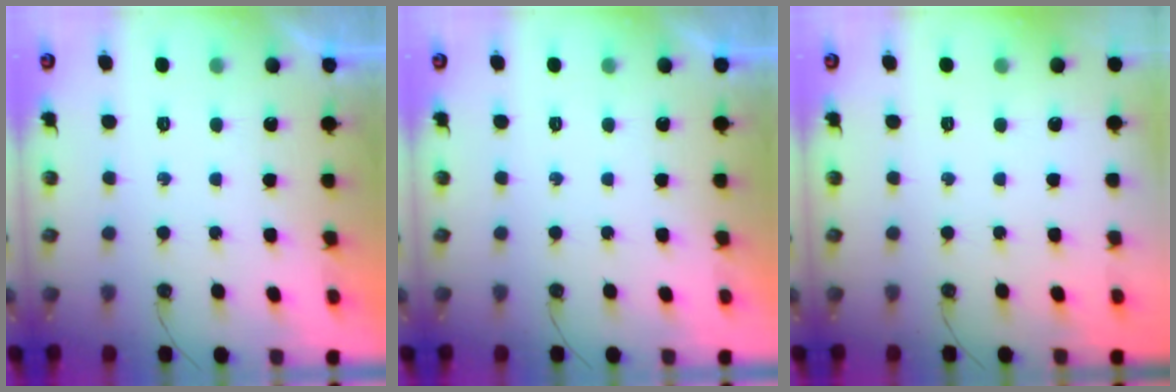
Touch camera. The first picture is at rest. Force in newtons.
{"total": 0.0}
{"total": 0.0}